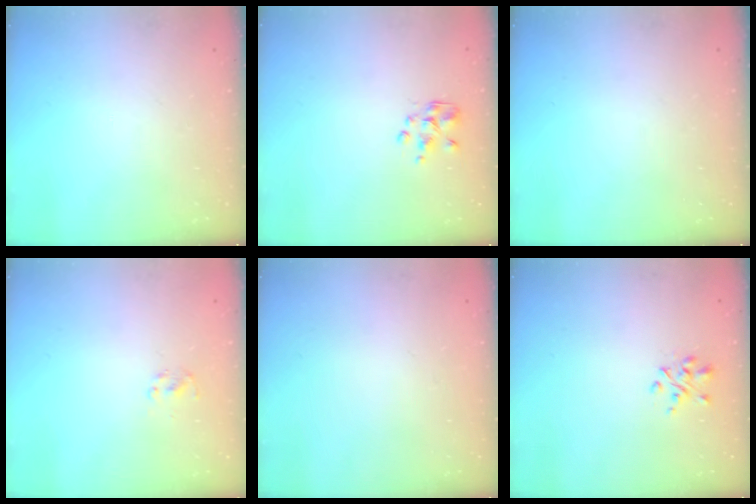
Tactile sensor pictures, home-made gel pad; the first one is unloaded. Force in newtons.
{"total": 2.3, "press": 2.2, "slide": 0.7}
{"total": 0.0}
{"total": 2.1, "press": 1.9, "slide": 0.9}
{"total": 1.8, "press": 1.7, "slide": 0.1}
{"total": 2.7, "press": 2.5, "slide": 1.0}